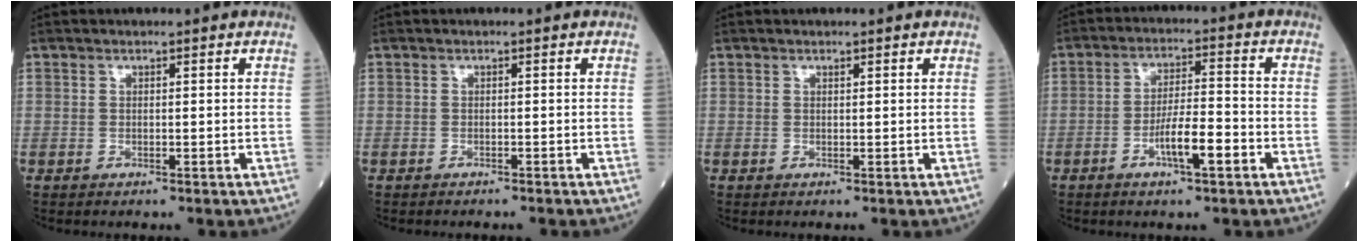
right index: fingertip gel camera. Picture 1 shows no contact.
{"total": 1.6, "force": [-1.5, 0.2, 0.5], "torque": [-0.011, -0.002, -0.018]}
{"total": 0.0}
{"total": 6.6, "force": [-3.0, 1.0, 5.9], "torque": [-0.106, 0.004, -0.052]}